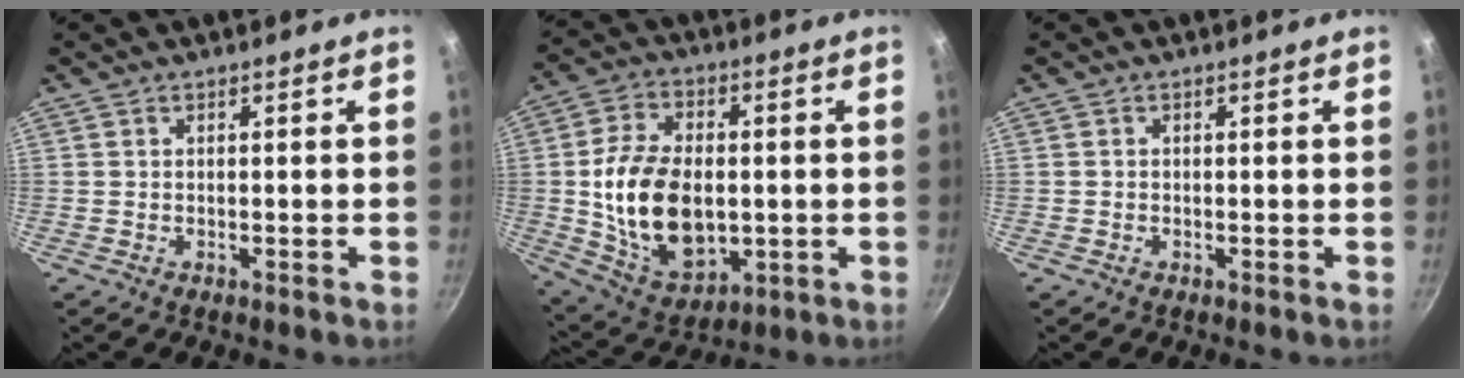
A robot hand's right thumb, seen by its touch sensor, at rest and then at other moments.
{"total": 18.2, "force": [-0.6, 11.8, 13.9], "torque": [-0.228, 0.002, 0.004]}
{"total": 0.0}